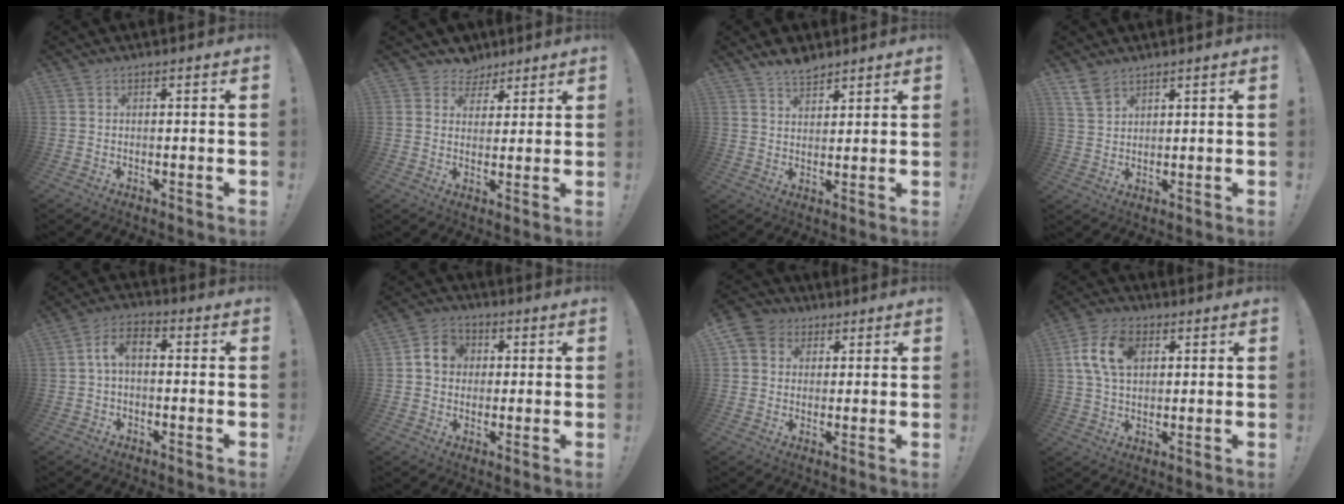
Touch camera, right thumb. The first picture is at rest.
{"total": 6.0, "force": [3.7, 4.6, 0.3], "torque": [0.003, -0.028, 0.073]}
{"total": 5.4, "force": [4.6, 2.0, 1.9], "torque": [-0.028, -0.028, 0.085]}
{"total": 4.9, "force": [3.7, 2.7, 1.7], "torque": [-0.029, -0.019, 0.071]}
{"total": 5.8, "force": [0.0, 2.9, 4.9], "torque": [-0.095, 0.007, 0.001]}
{"total": 7.6, "force": [1.2, 6.6, 3.5], "torque": [-0.054, 0.012, 0.028]}
{"total": 6.2, "force": [2.1, 5.5, 1.9], "torque": [-0.037, -0.001, 0.046]}
{"total": 12.1, "force": [3.3, 7.9, 8.6], "torque": [-0.163, 0.013, 0.066]}